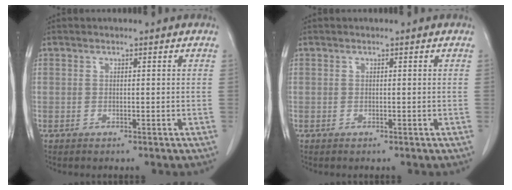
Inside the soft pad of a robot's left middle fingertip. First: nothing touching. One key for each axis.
{"total": 0.0}